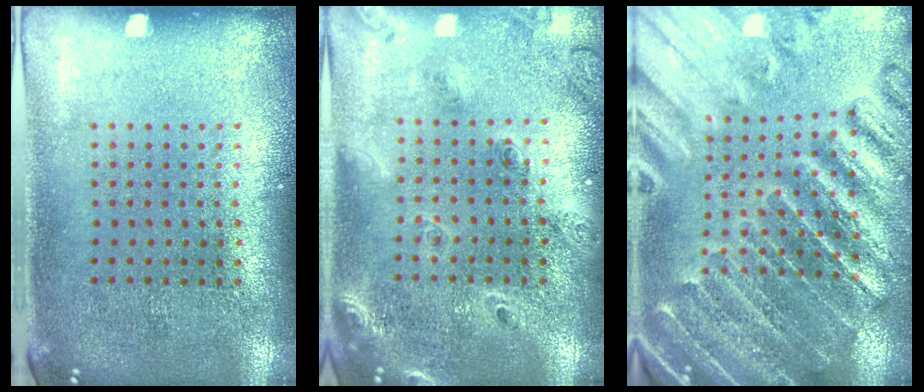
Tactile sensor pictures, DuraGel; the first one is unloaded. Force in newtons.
{"total": 1.8, "press": 1.7, "slide": 0.6}
{"total": 2.8, "press": 2.8, "slide": 0.4}